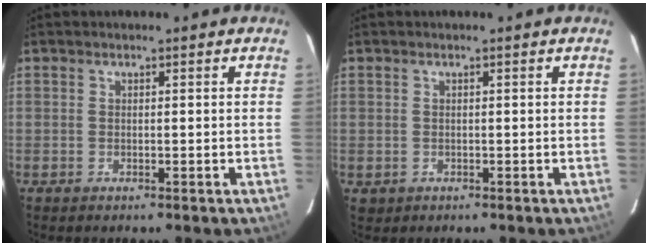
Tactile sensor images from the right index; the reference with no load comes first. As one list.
[{"total": 1.1, "force": [-0.2, 1.1, 0.2], "torque": [-0.006, 0.003, 0.003]}]